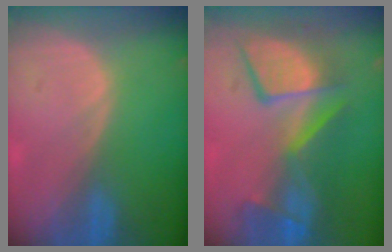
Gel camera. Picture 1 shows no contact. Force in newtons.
{"total": 10.4, "press": 9.8, "slide": 3.4}